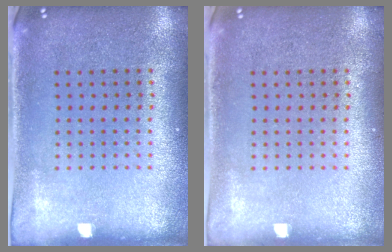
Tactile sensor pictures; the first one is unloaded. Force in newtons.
{"total": 0.0}